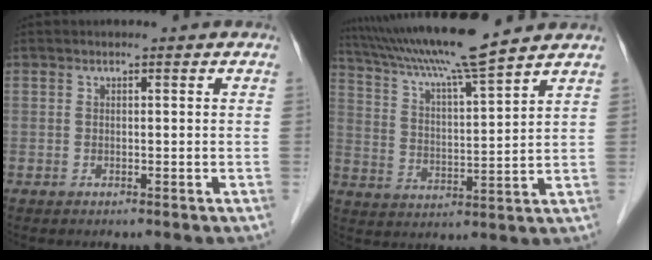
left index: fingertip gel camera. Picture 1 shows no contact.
{"total": 14.7, "force": [12.7, -0.9, 7.4], "torque": [-0.137, 0.014, 0.212]}